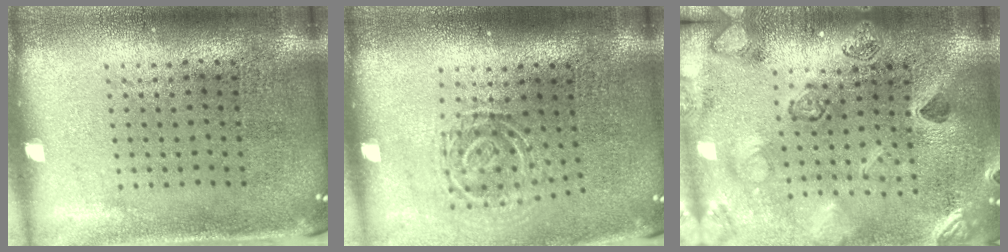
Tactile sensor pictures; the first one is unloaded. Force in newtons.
{"total": 1.8, "press": 1.2, "slide": 1.3}
{"total": 2.3, "press": 2.3, "slide": 0.2}